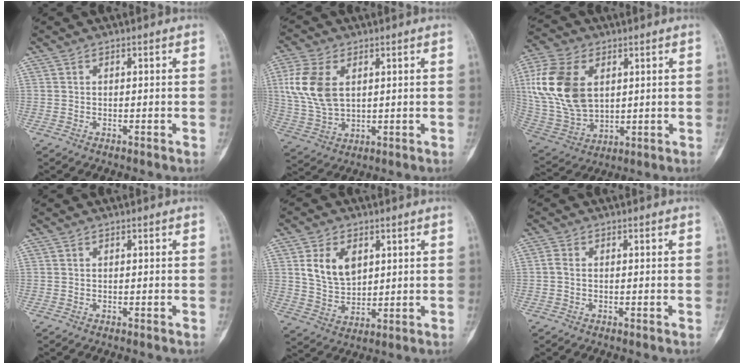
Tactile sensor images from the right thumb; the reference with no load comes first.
{"total": 11.6, "force": [2.9, 7.1, 8.6], "torque": [-0.182, -0.005, 0.064]}
{"total": 18.1, "force": [4.0, 11.7, 13.2], "torque": [-0.269, -0.008, 0.086]}
{"total": 0.0}
{"total": 8.9, "force": [3.0, 6.0, 5.8], "torque": [-0.087, -0.016, 0.065]}
{"total": 1.5, "force": [-0.1, 1.0, 1.1], "torque": [-0.024, 0.002, -0.004]}